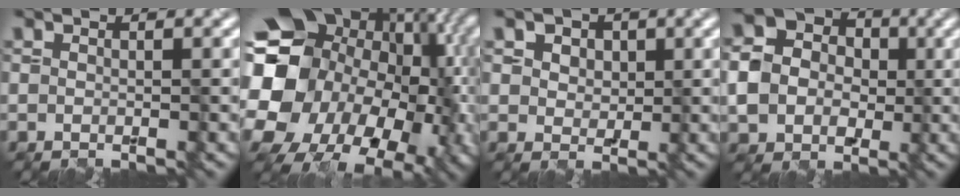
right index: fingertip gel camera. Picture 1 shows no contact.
{"total": 19.8, "force": [0.1, 16.7, 10.7], "torque": [-0.175, 0.021, 0.000]}
{"total": 5.4, "force": [2.9, 3.8, 2.5], "torque": [-0.045, 0.009, 0.029]}
{"total": 6.0, "force": [-0.2, 5.3, 2.8], "torque": [-0.050, 0.006, -0.011]}